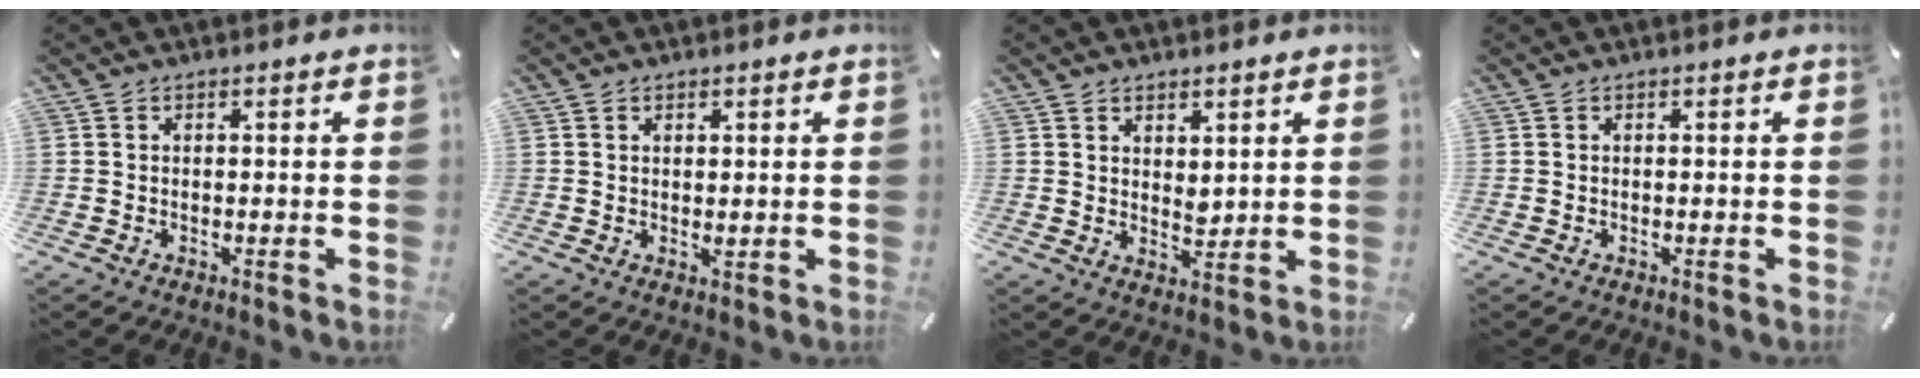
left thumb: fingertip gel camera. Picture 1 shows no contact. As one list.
[{"total": 1.0, "force": [0.3, 0.7, 0.6], "torque": [-0.011, 0.001, 0.005]}, {"total": 3.4, "force": [2.3, 2.5, 0.4], "torque": [0.009, -0.014, 0.039]}, {"total": 0.0}]